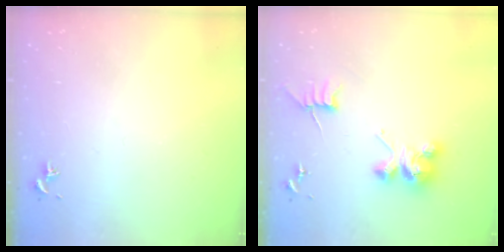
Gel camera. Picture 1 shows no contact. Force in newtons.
{"total": 8.1, "press": 8.1, "slide": 0.6}